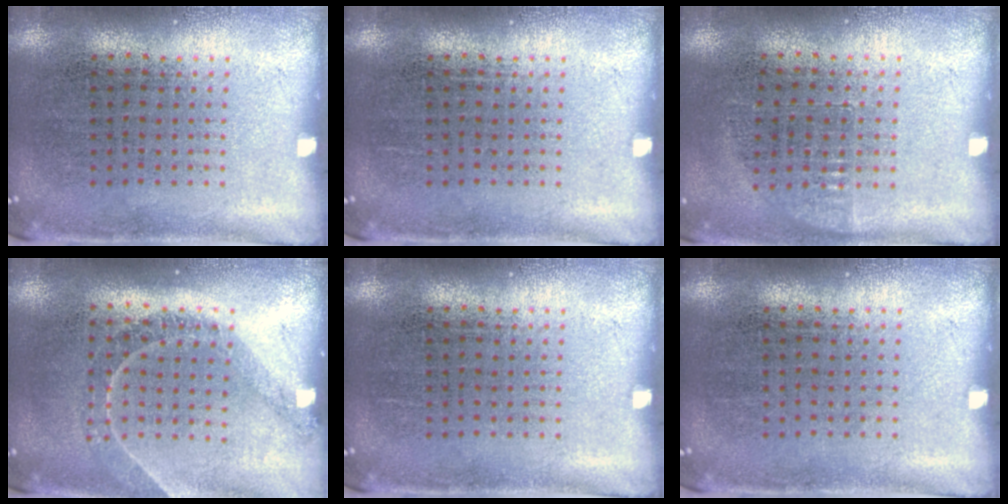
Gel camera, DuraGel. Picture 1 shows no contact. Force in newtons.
{"total": 0.0}
{"total": 0.7, "press": 0.7, "slide": 0.2}
{"total": 1.2, "press": 1.1, "slide": 0.5}
{"total": 0.0}
{"total": 0.0}